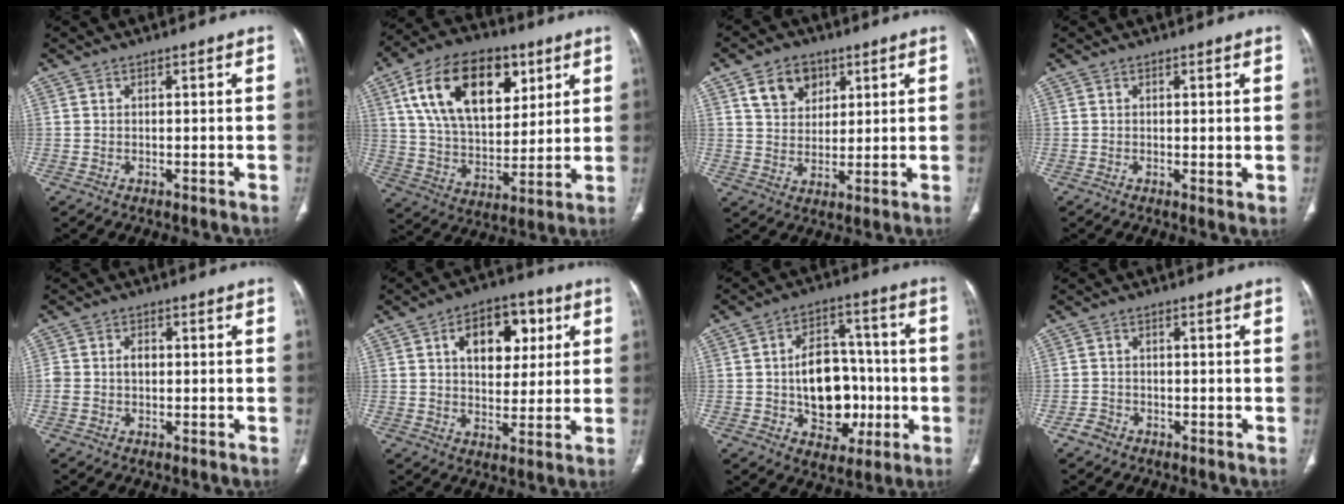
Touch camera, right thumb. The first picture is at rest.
{"total": 22.5, "force": [9.2, 13.0, 15.8], "torque": [-0.241, -0.021, 0.161]}
{"total": 8.1, "force": [4.0, 6.0, 3.7], "torque": [-0.035, -0.018, 0.073]}
{"total": 1.5, "force": [0.3, 0.3, 1.4], "torque": [-0.029, -0.008, 0.004]}
{"total": 3.0, "force": [-0.1, 2.2, 2.1], "torque": [-0.043, 0.012, 0.001]}
{"total": 13.1, "force": [4.2, 8.3, 9.2], "torque": [-0.089, 0.002, 0.063]}
{"total": 14.8, "force": [-2.0, 10.6, 10.2], "torque": [-0.106, 0.036, -0.020]}
{"total": 2.1, "force": [-1.4, 1.5, 0.3], "torque": [-0.010, 0.010, -0.026]}